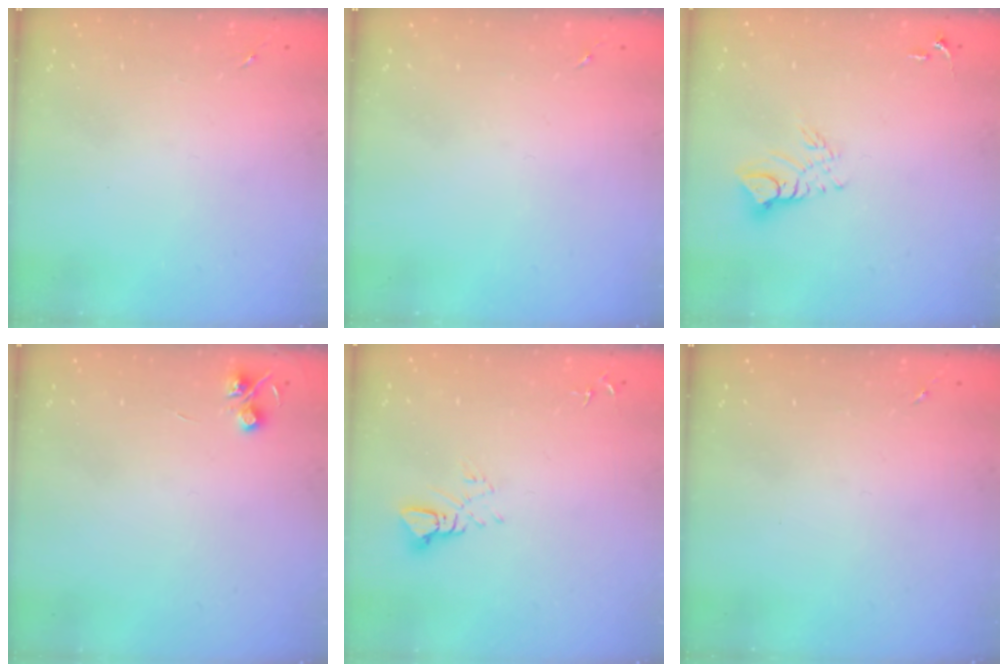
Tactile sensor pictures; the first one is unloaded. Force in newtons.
{"total": 0.0}
{"total": 8.6, "press": 8.6, "slide": 0.8}
{"total": 4.6, "press": 4.6, "slide": 0.6}
{"total": 5.3, "press": 5.3, "slide": 0.3}
{"total": 0.0}